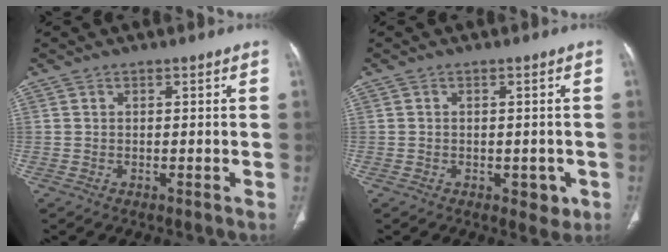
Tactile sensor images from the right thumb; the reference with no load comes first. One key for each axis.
{"total": 3.3, "fx": -1.1, "fy": 2.2, "fz": 2.2, "tx": -0.009, "ty": 0.002, "tz": -0.010}